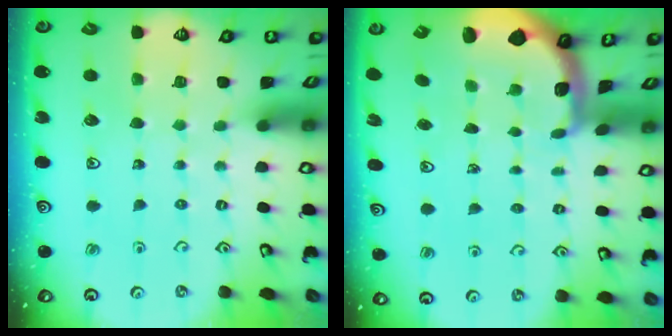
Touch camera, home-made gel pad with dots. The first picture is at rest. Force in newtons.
{"total": 1.7, "press": 1.6, "slide": 0.4}